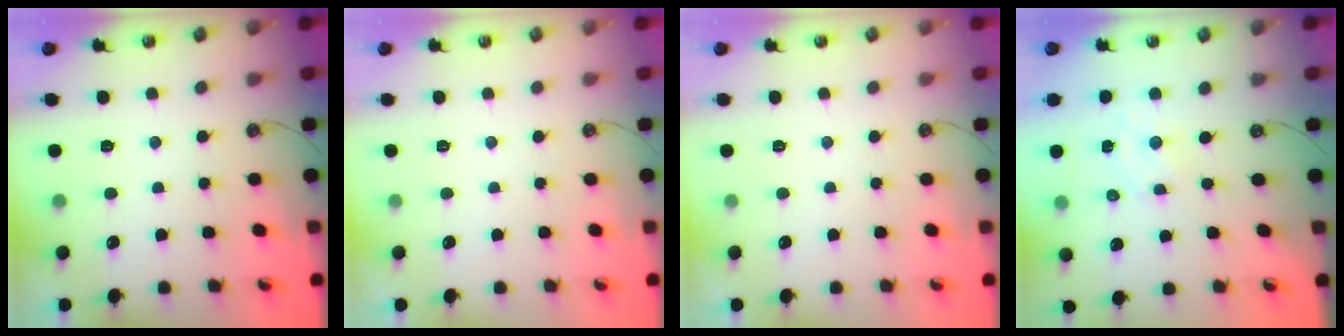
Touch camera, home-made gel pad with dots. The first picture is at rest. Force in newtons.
{"total": 0.0}
{"total": 0.0}
{"total": 2.3, "press": 2.3, "slide": 0.4}